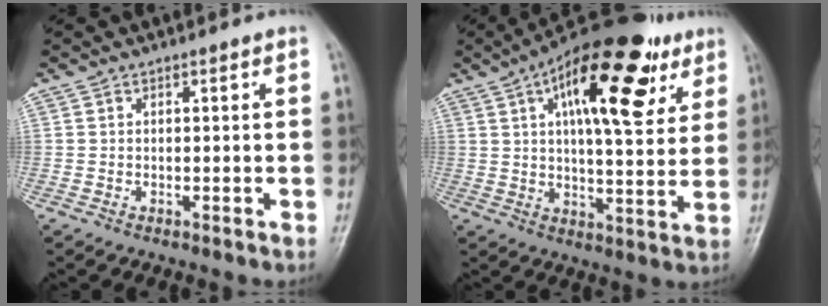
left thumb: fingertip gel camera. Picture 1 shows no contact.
{"total": 22.5, "force": [9.9, 9.1, 18.0], "torque": [-0.246, -0.010, 0.146]}